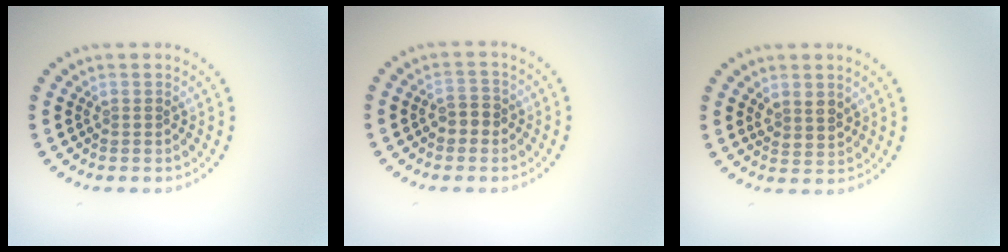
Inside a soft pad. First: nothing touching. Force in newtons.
{"total": 1.8, "press": 1.7, "slide": 0.5}
{"total": 1.7, "press": 1.4, "slide": 0.9}